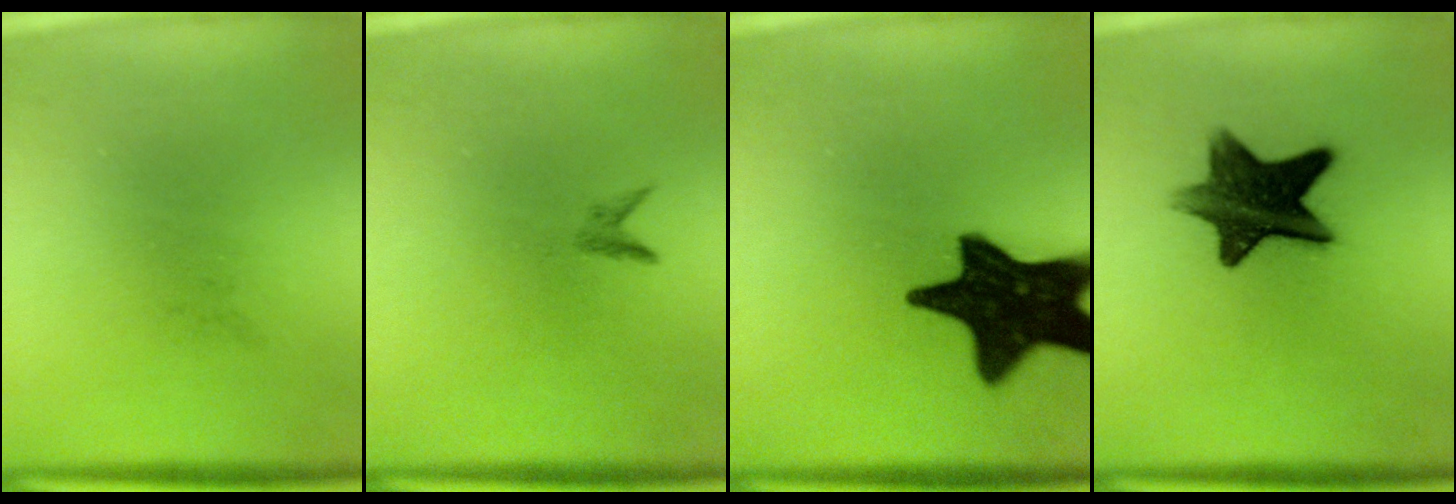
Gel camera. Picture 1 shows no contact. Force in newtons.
{"total": 0.8}
{"total": 19.2}
{"total": 11.6}